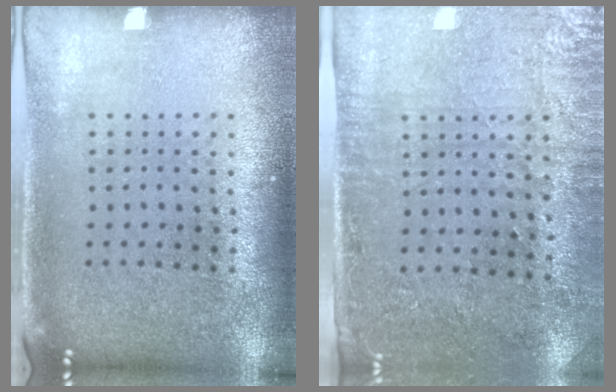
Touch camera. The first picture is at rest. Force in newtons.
{"total": 2.9, "press": 2.5, "slide": 1.5}